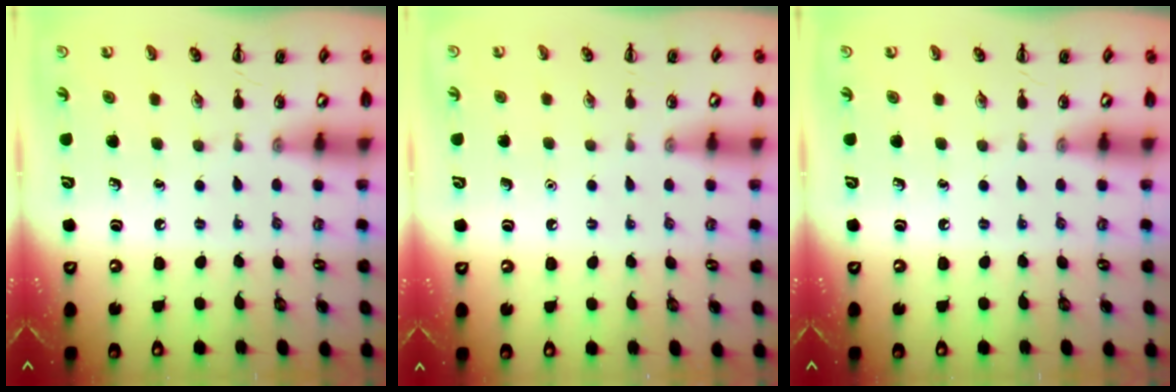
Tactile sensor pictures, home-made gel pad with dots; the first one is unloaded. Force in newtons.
{"total": 1.6, "press": 1.5, "slide": 0.1}
{"total": 0.0}